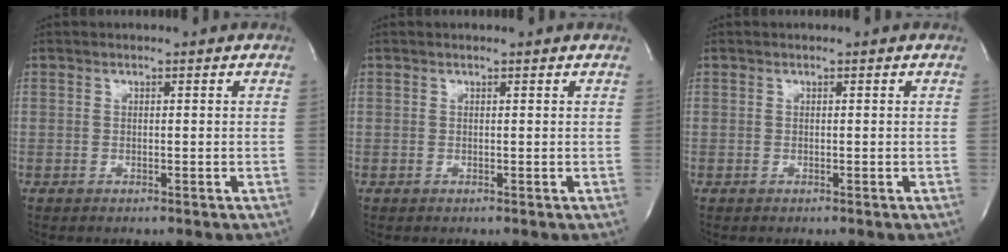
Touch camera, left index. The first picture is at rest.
{"total": 1.0, "force": [1.0, -0.1, 0.4], "torque": [-0.010, 0.007, 0.011]}
{"total": 0.0}